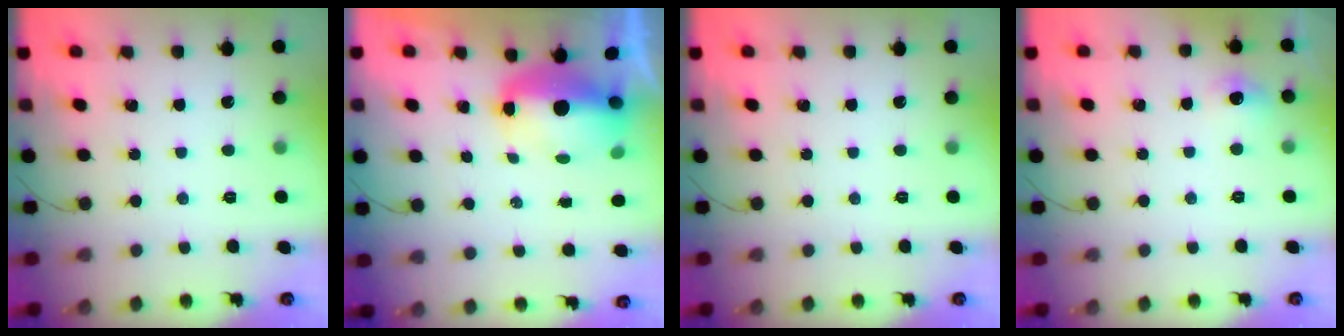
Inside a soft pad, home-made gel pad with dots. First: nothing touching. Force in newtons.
{"total": 7.8, "press": 7.5, "slide": 1.8}
{"total": 0.0}
{"total": 12.5, "press": 5.7, "slide": 11.1}